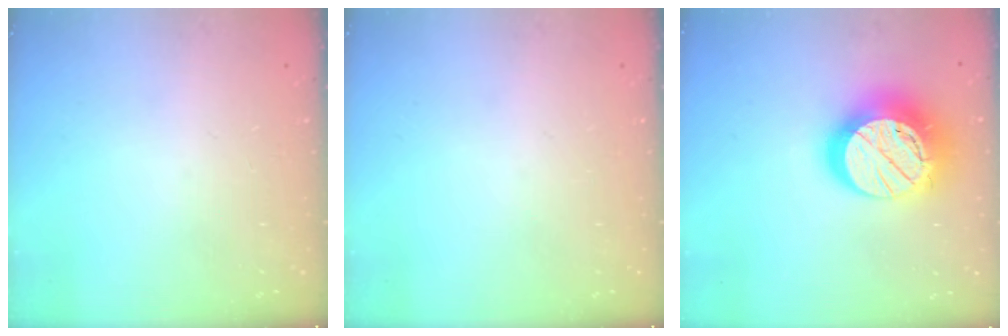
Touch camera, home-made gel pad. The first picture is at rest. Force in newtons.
{"total": 0.0}
{"total": 21.8, "press": 21.7, "slide": 1.5}